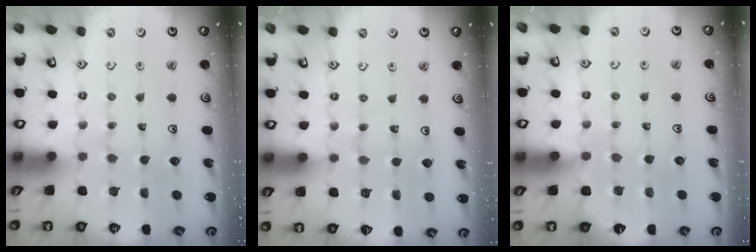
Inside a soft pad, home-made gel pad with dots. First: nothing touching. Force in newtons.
{"total": 2.7, "press": 2.7, "slide": 0.3}
{"total": 2.9, "press": 2.9, "slide": 0.3}